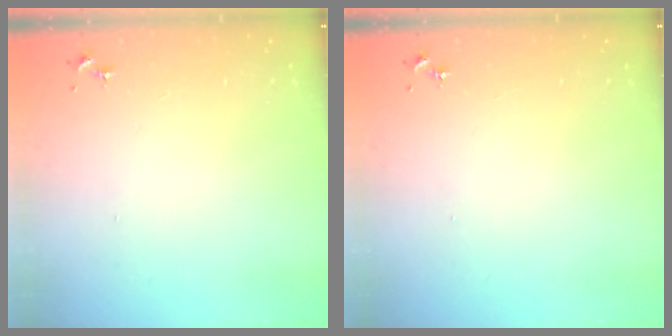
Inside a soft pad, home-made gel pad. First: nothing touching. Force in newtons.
{"total": 0.0}